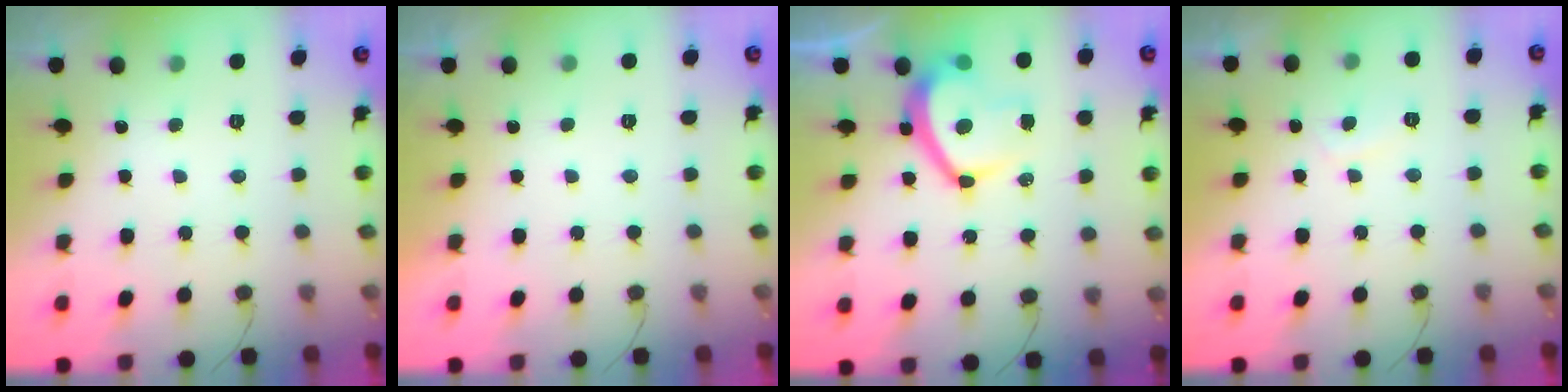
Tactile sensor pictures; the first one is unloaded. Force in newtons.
{"total": 2.3, "press": 2.3, "slide": 0.4}
{"total": 11.9, "press": 11.7, "slide": 2.0}
{"total": 1.4, "press": 1.2, "slide": 0.7}